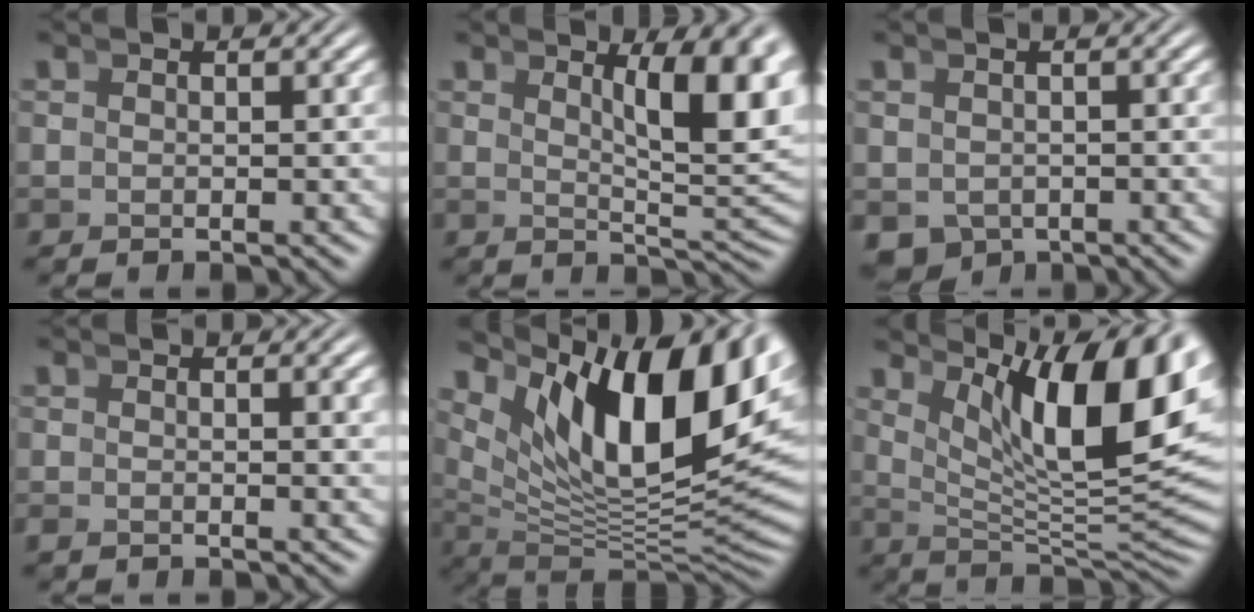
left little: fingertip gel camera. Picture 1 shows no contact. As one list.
[{"total": 6.9, "force": [2.1, 1.8, 6.4], "torque": [-0.073, -0.003, 0.034]}, {"total": 4.7, "force": [-2.5, 3.6, 1.7], "torque": [-0.043, -0.033, -0.025]}, {"total": 1.0, "force": [0.0, 0.2, 1.0], "torque": [-0.017, -0.008, 0.003]}, {"total": 18.7, "force": [5.5, 9.9, 14.8], "torque": [-0.212, 0.014, 0.086]}, {"total": 13.7, "force": [5.3, 5.2, 11.5], "torque": [-0.149, 0.011, 0.080]}]